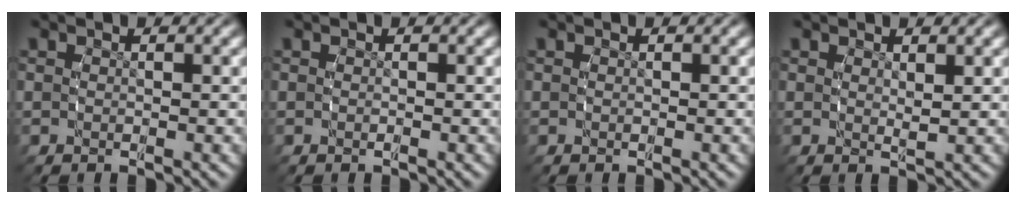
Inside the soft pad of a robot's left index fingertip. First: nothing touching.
{"total": 0.0}
{"total": 0.0}
{"total": 0.8, "force": [0.6, -0.3, 0.4], "torque": [-0.007, -0.009, 0.016]}